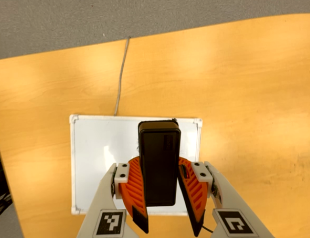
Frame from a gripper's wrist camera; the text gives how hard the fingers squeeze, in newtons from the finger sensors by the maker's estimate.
{"total": 9.6, "left": 9.5, "right": 9.7}